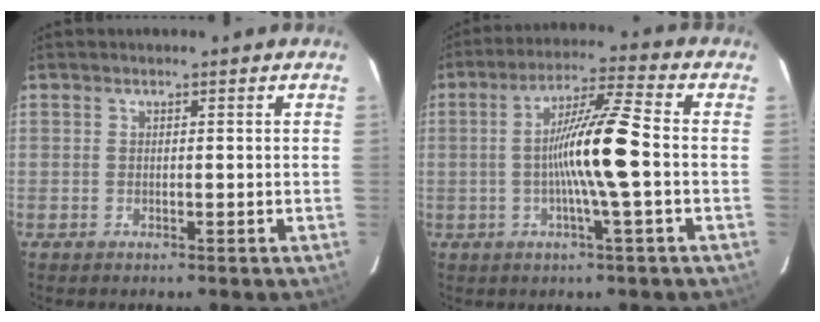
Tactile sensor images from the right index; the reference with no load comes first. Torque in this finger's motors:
{"motor_torque": [1.21, -0.32, 0.77, 0.21]}